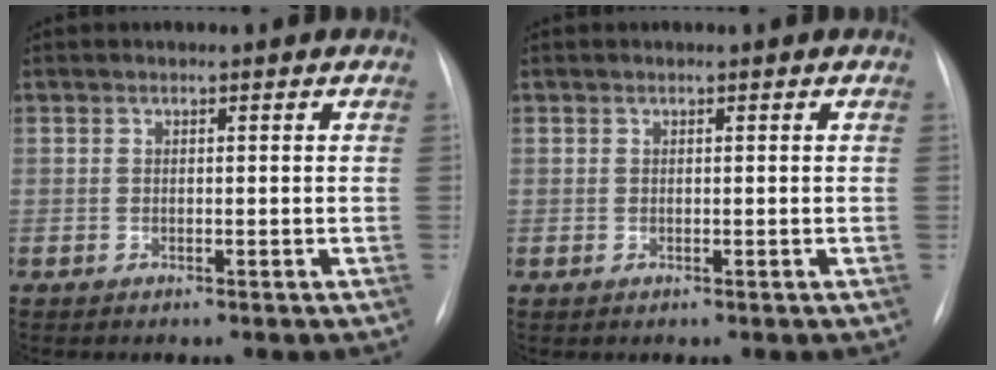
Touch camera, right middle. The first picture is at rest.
{"total": 0.0}